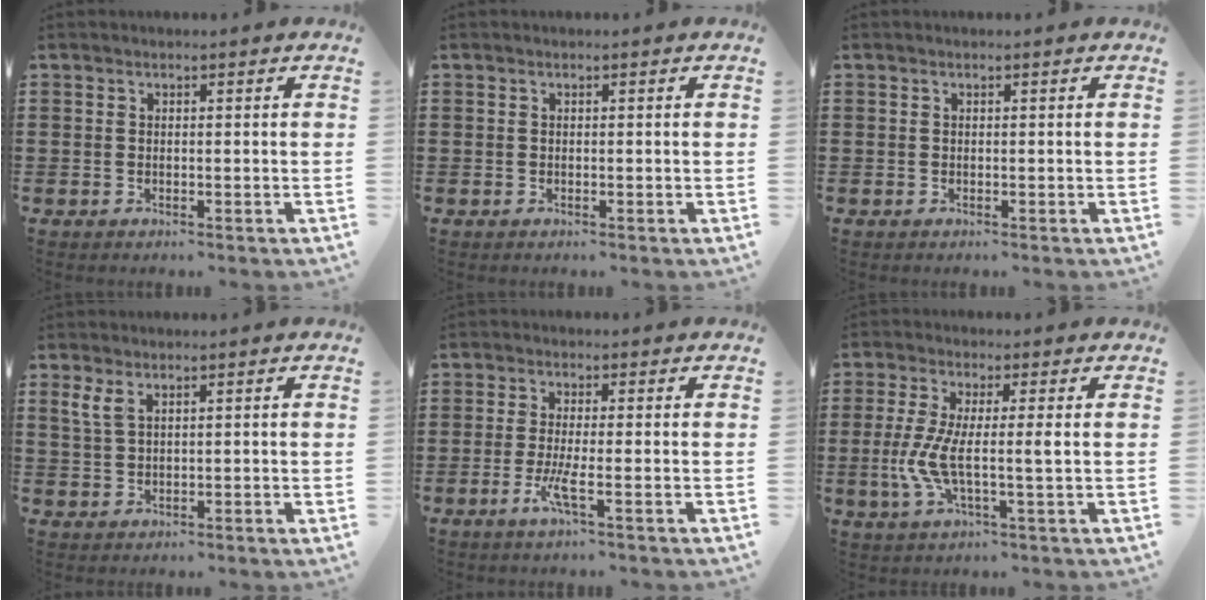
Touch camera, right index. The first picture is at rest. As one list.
[{"total": 0.0}, {"total": 0.0}, {"total": 2.6, "force": [1.4, 0.7, 2.1], "torque": [-0.046, 0.004, 0.024]}, {"total": 4.0, "force": [-1.6, 0.1, 3.7], "torque": [-0.082, -0.016, -0.035]}, {"total": 6.7, "force": [-0.4, 1.0, 6.6], "torque": [-0.149, -0.016, -0.017]}]